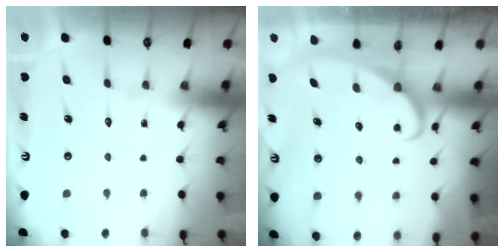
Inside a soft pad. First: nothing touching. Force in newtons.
{"total": 2.4, "press": 2.4, "slide": 0.4}